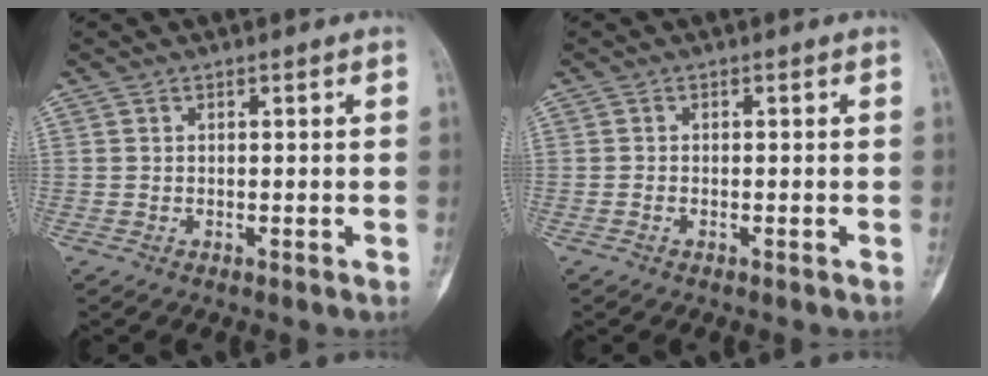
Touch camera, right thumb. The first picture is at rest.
{"total": 0.5, "force": [-0.3, 0.3, 0.3], "torque": [-0.007, 0.004, -0.006]}